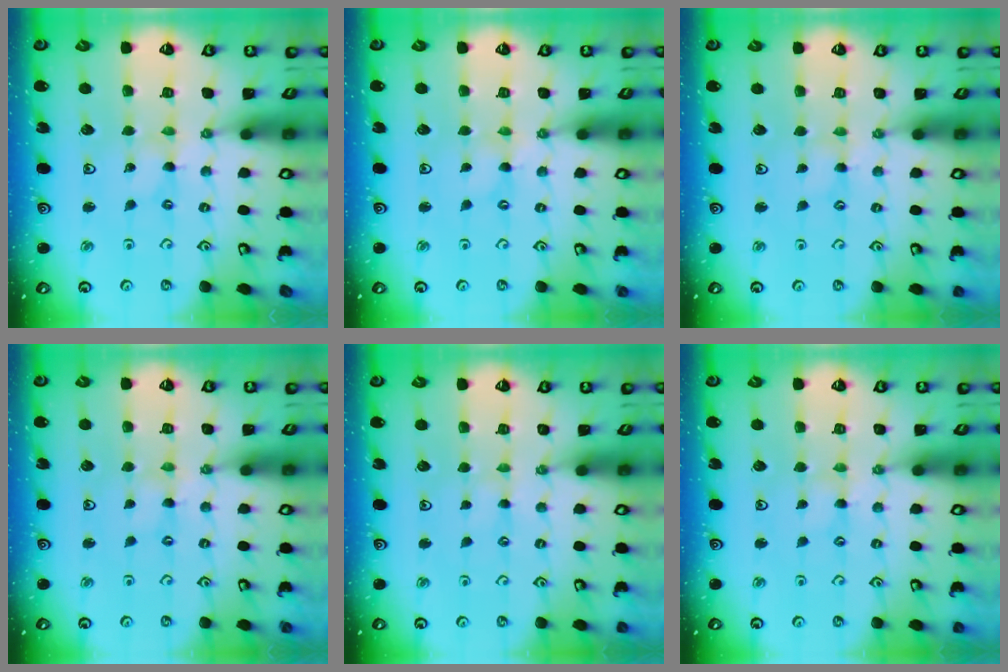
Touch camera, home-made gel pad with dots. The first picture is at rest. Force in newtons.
{"total": 0.0}
{"total": 1.3, "press": 1.3, "slide": 0.2}
{"total": 0.0}
{"total": 0.0}
{"total": 1.3, "press": 1.3, "slide": 0.2}